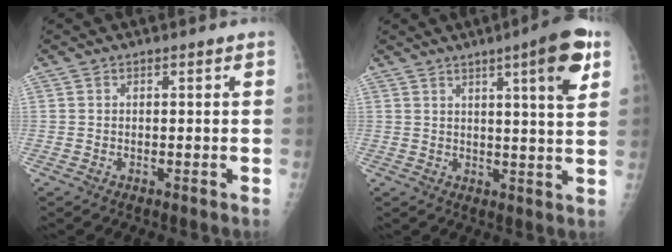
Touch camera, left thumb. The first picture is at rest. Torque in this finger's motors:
{"motor_torque": [0.18, 0.13, 0.01, -0.11, 0.10]}